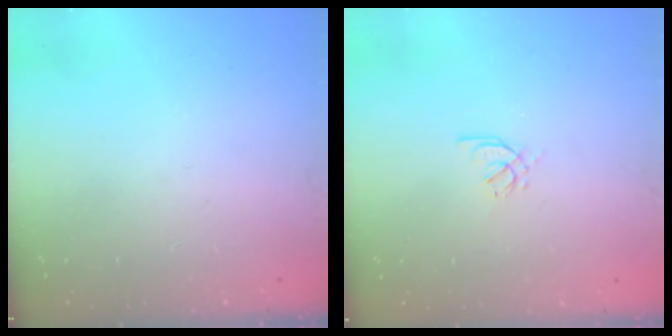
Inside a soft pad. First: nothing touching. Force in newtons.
{"total": 2.4, "press": 2.3, "slide": 0.6}